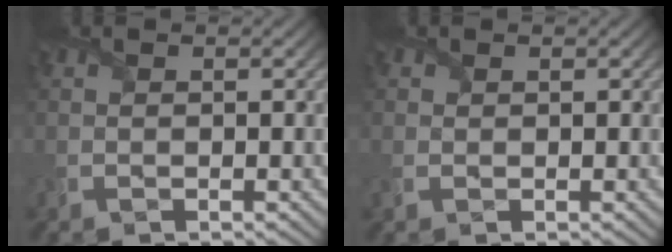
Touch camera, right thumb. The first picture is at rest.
{"total": 1.2, "force": [0.3, 1.1, 0.5], "torque": [-0.012, -0.002, 0.007]}